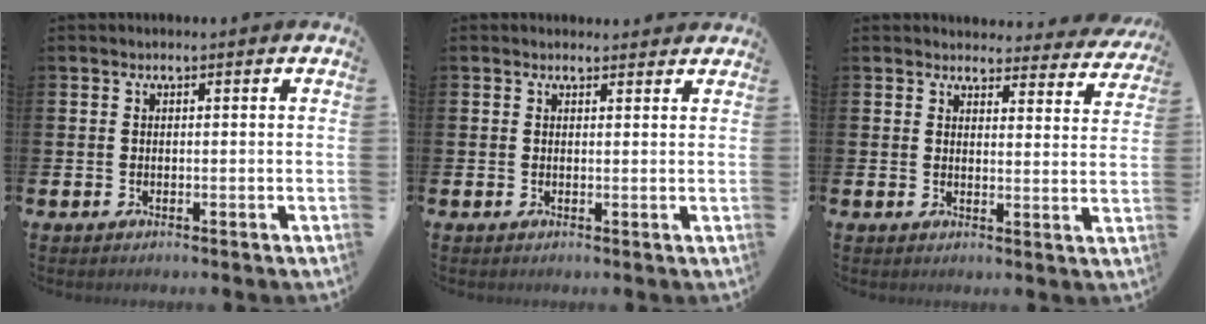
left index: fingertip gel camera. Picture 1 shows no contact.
{"total": 1.1, "force": [1.1, 0.4, 0.1], "torque": [0.012, -0.002, 0.017]}
{"total": 3.5, "force": [3.3, 1.0, 0.1], "torque": [0.002, -0.026, 0.055]}